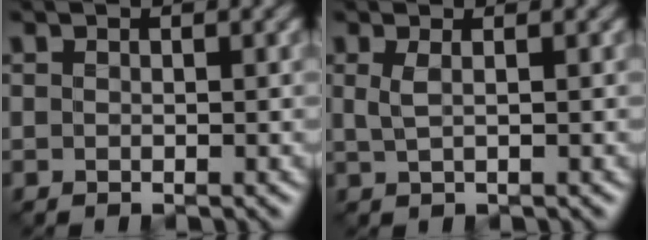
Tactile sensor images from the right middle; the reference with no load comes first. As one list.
[{"total": 1.4, "force": [0.2, 0.5, 1.2], "torque": [-0.020, -0.003, 0.002]}]